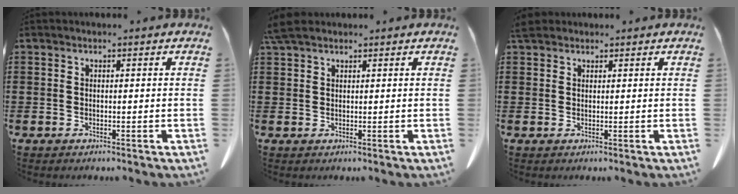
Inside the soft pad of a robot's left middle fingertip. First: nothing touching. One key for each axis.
{"total": 2.7, "fx": 2.2, "fy": 0.7, "fz": 1.5, "tx": -0.036, "ty": 0.005, "tz": 0.042}
{"total": 2.0, "fx": 1.6, "fy": 0.8, "fz": 0.7, "tx": -0.021, "ty": 0.006, "tz": 0.032}